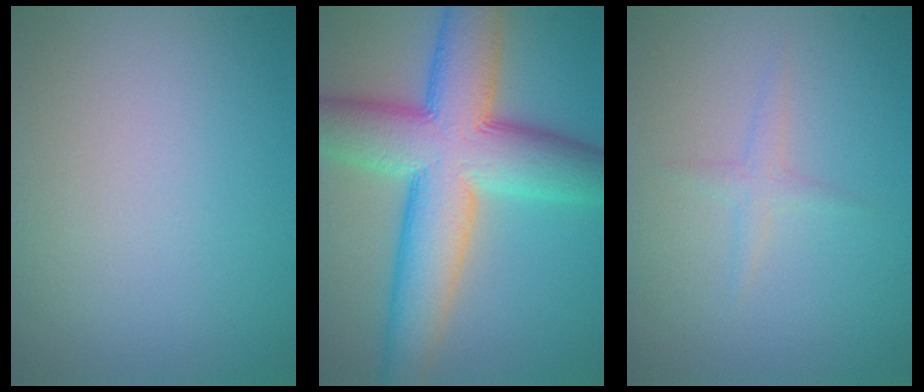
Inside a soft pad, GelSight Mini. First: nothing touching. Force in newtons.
{"total": 12.2, "press": 12.2, "slide": 0.4}
{"total": 1.1, "press": 1.1, "slide": 0.0}